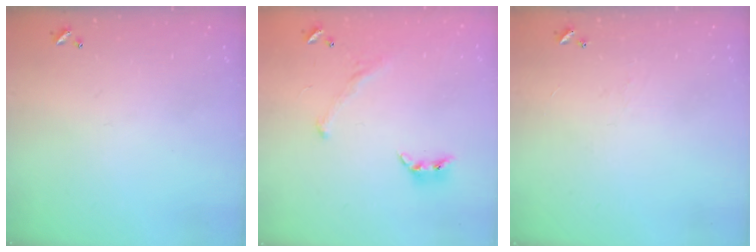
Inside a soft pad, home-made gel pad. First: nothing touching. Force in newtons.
{"total": 2.2, "press": 2.0, "slide": 1.1}
{"total": 1.3, "press": 1.2, "slide": 0.5}